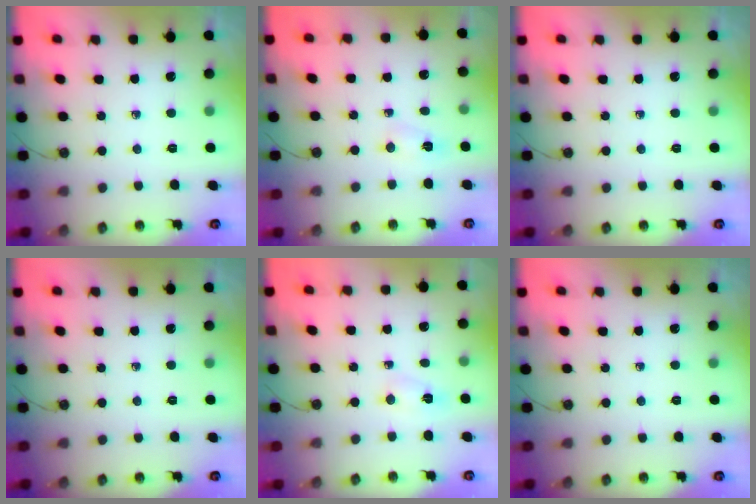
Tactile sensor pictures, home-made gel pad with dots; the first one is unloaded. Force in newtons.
{"total": 2.1, "press": 2.0, "slide": 0.4}
{"total": 0.0}
{"total": 0.0}
{"total": 2.5, "press": 2.4, "slide": 0.5}
{"total": 0.0}